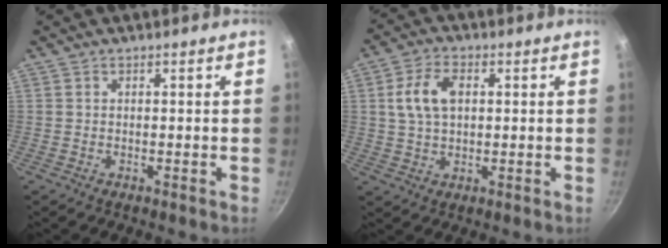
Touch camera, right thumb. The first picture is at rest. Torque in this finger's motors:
{"motor_torque": [-0.16, 0.40, 0.53, -0.29, 0.05]}